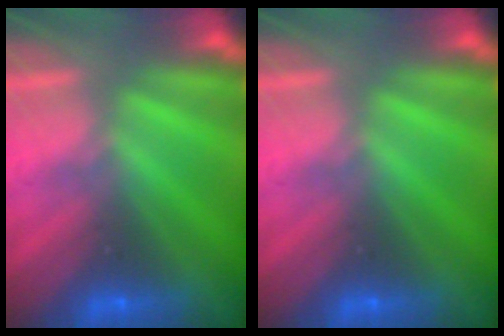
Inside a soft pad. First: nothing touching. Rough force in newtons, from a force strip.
{"total": 0.0}